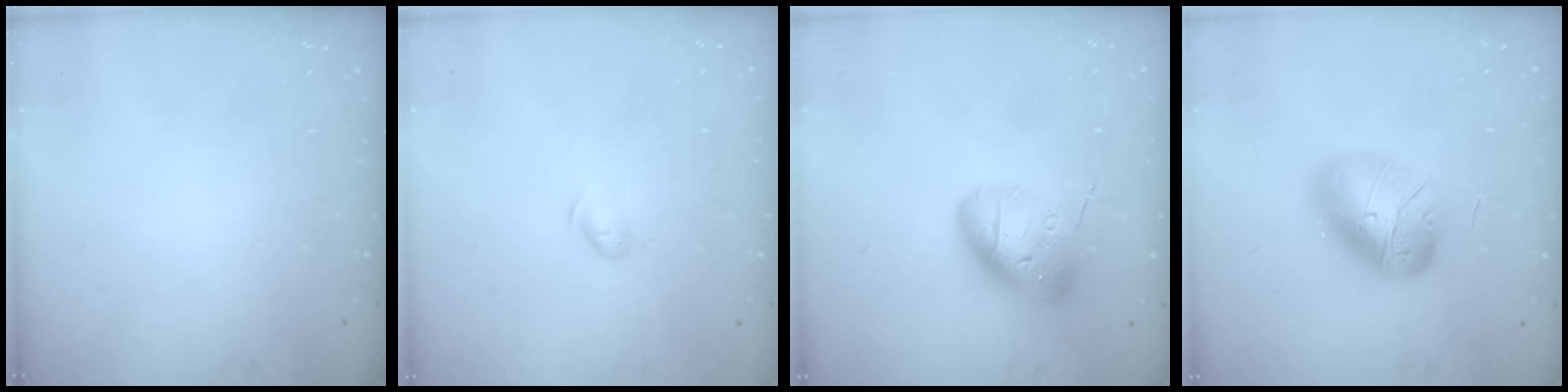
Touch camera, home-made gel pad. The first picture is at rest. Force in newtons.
{"total": 4.7, "press": 4.6, "slide": 0.8}
{"total": 14.1, "press": 13.9, "slide": 2.6}
{"total": 15.7, "press": 15.7, "slide": 0.9}